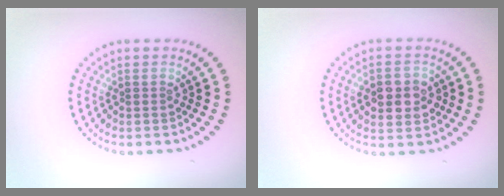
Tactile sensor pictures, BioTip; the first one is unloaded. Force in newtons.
{"total": 3.9, "press": 3.8, "slide": 0.3}